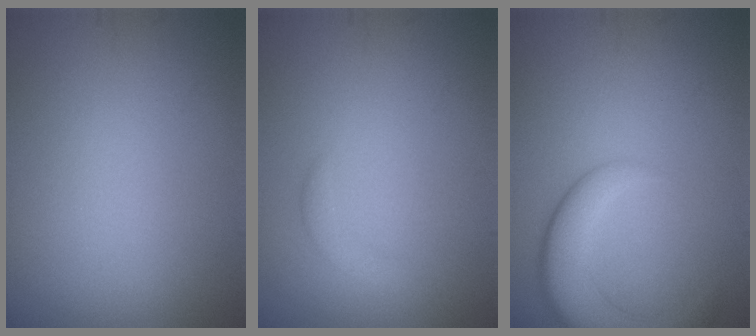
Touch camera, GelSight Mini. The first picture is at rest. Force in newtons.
{"total": 1.1, "press": 1.1, "slide": 0.0}
{"total": 5.2, "press": 5.2, "slide": 0.3}